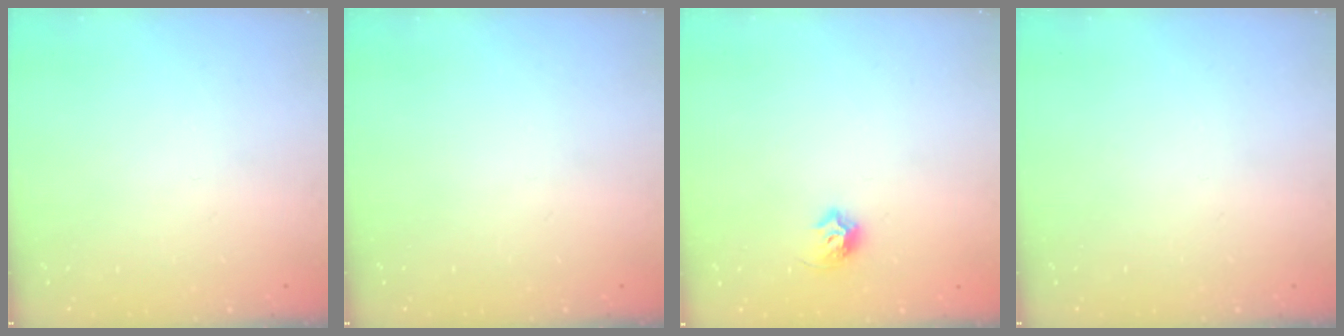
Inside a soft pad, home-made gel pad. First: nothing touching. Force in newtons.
{"total": 0.0}
{"total": 7.1, "press": 7.0, "slide": 0.8}
{"total": 0.0}